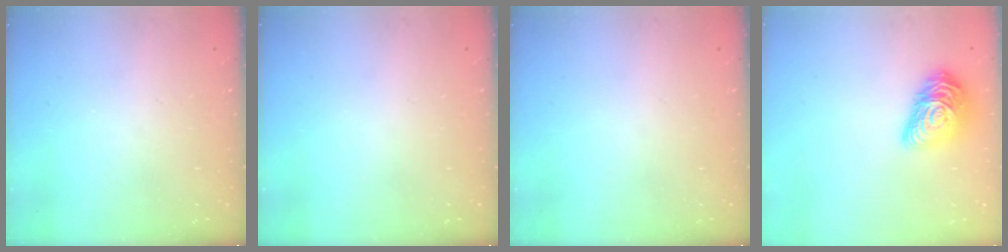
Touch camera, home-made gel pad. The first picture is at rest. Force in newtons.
{"total": 0.0}
{"total": 0.0}
{"total": 16.0, "press": 16.0, "slide": 0.6}